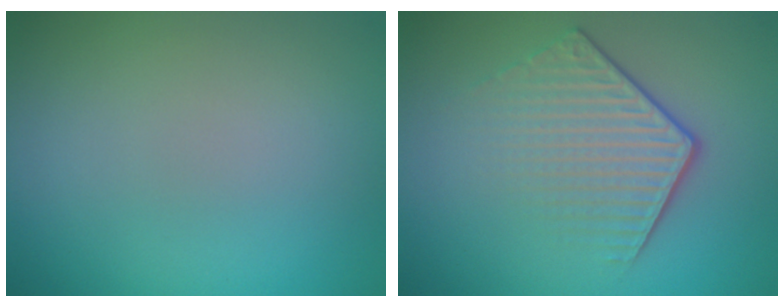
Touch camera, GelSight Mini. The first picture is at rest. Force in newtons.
{"total": 4.2, "press": 3.1, "slide": 2.9}